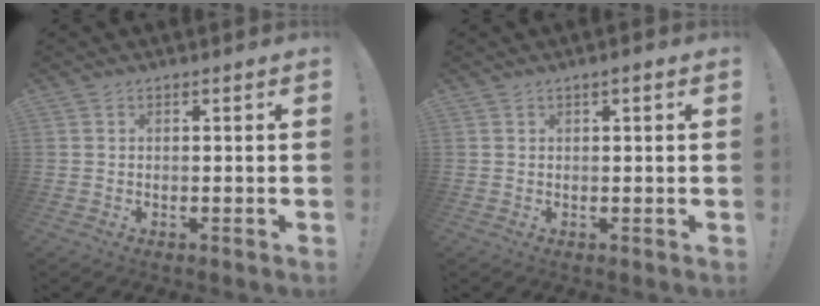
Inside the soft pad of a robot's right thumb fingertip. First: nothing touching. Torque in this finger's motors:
{"motor_torque": [0.43, 0.39, 0.11, -0.16, 0.00]}